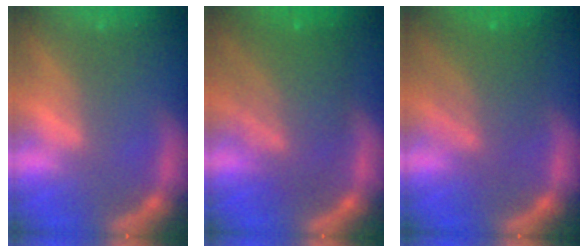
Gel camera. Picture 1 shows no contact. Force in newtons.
{"total": 8.1}
{"total": 6.0}